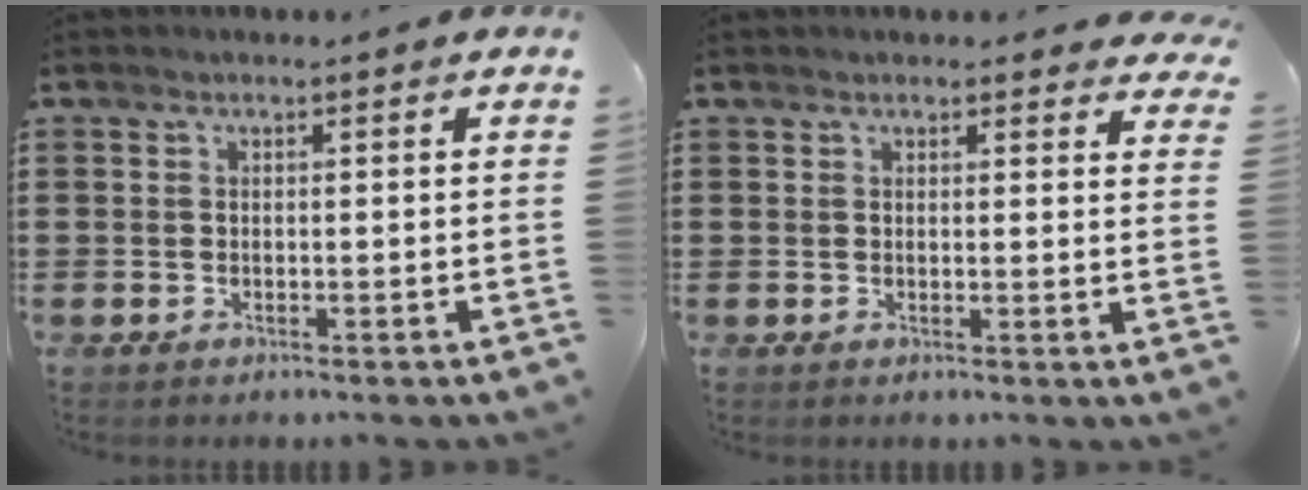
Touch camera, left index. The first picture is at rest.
{"total": 2.1, "force": [2.0, 0.4, 0.4], "torque": [-0.004, -0.004, 0.037]}